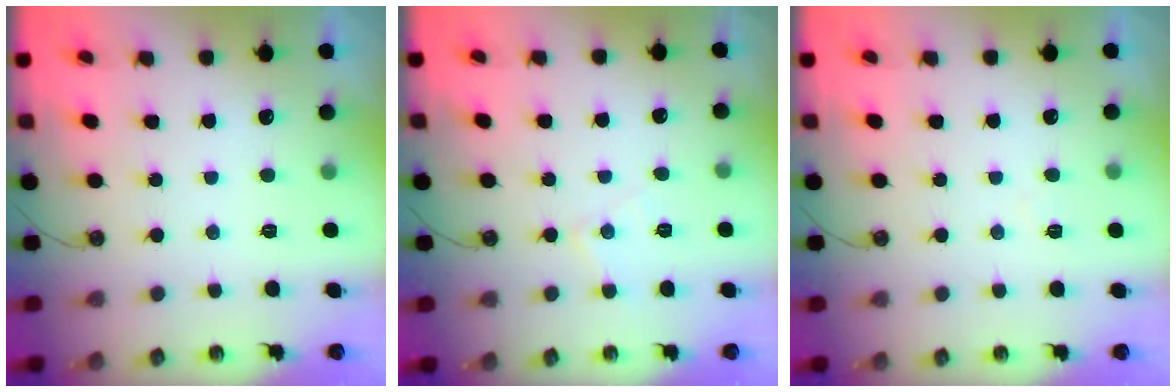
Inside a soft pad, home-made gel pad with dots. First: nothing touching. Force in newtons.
{"total": 5.4, "press": 5.4, "slide": 0.3}
{"total": 3.8, "press": 3.8, "slide": 0.6}